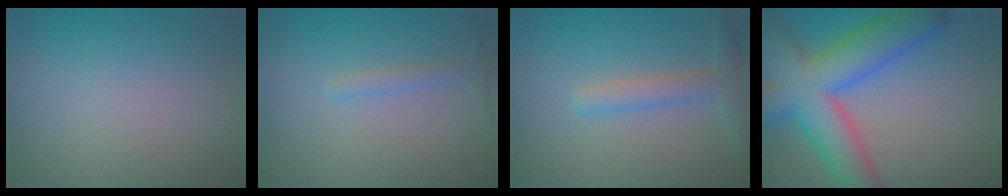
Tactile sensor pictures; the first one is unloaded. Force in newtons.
{"total": 1.2, "press": 1.2, "slide": 0.0}
{"total": 2.8, "press": 2.8, "slide": 0.1}
{"total": 12.3, "press": 12.3, "slide": 0.7}